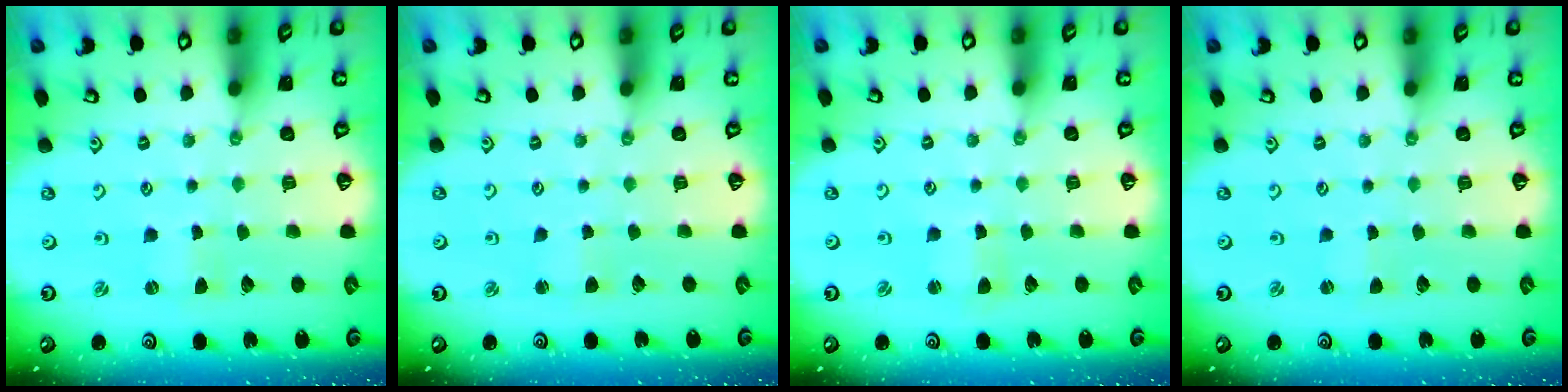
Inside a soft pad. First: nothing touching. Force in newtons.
{"total": 1.9, "press": 1.9, "slide": 0.2}
{"total": 1.7, "press": 1.6, "slide": 0.3}
{"total": 0.0}